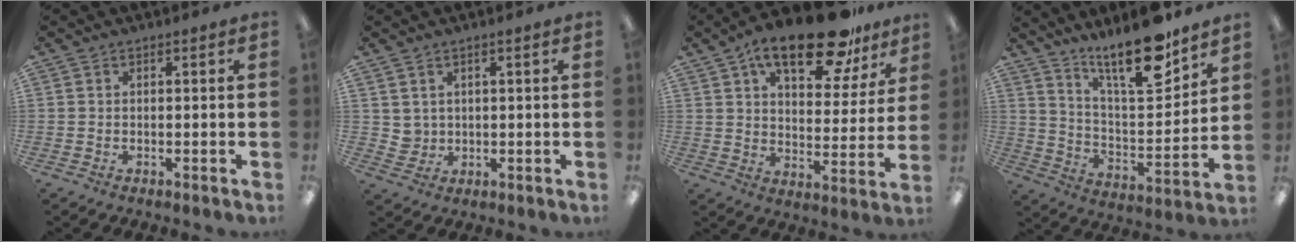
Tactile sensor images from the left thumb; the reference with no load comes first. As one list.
[{"total": 3.1, "force": [2.0, 2.4, 0.1], "torque": [-0.004, -0.007, 0.035]}, {"total": 20.1, "force": [13.5, 7.9, 12.5], "torque": [-0.187, -0.072, 0.222]}, {"total": 19.0, "force": [14.5, 5.0, 11.2], "torque": [-0.181, -0.095, 0.239]}]